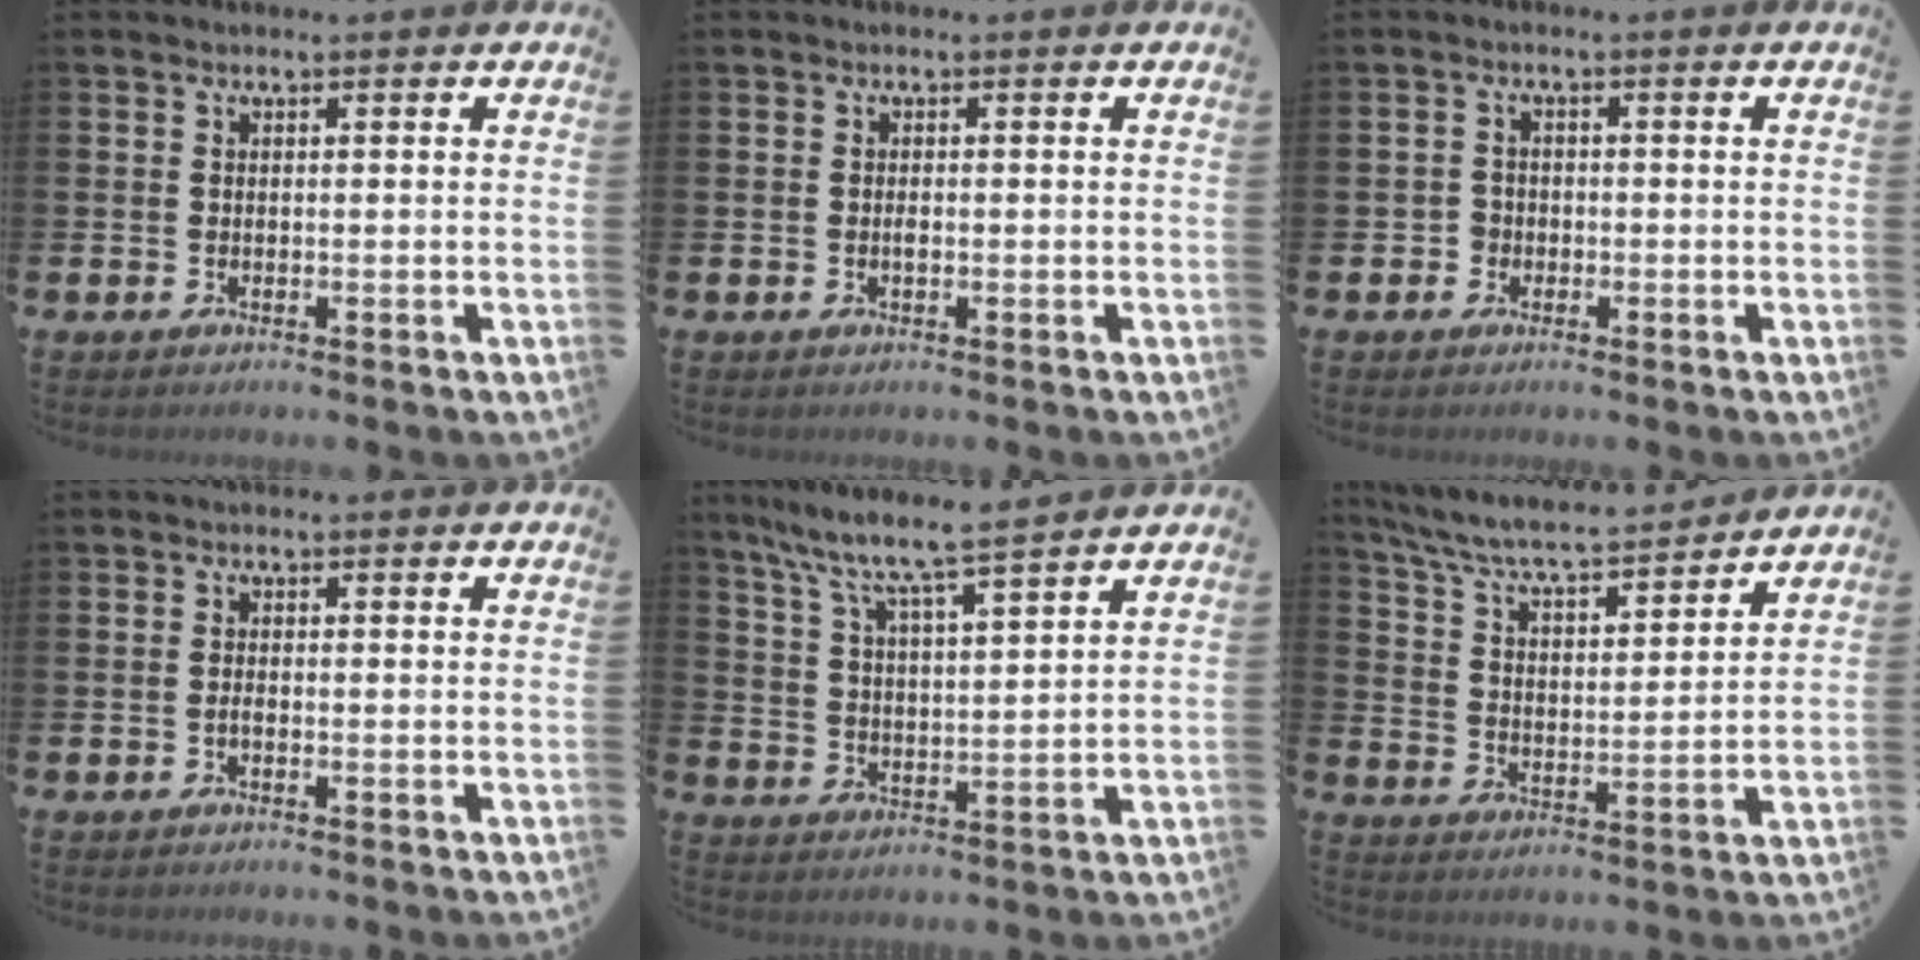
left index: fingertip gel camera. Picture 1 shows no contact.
{"total": 0.7, "force": [-0.2, 0.2, 0.6], "torque": [-0.010, -0.002, -0.006]}
{"total": 1.8, "force": [-0.9, 1.6, 0.0], "torque": [-0.003, 0.004, -0.021]}
{"total": 0.8, "force": [-0.6, 0.2, 0.5], "torque": [-0.015, -0.001, -0.009]}
{"total": 7.4, "force": [6.8, 0.0, 2.9], "torque": [-0.081, -0.046, 0.113]}
{"total": 7.1, "force": [6.7, 0.5, 2.1], "torque": [-0.071, -0.053, 0.113]}